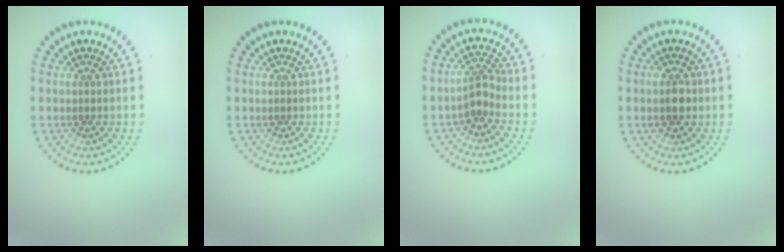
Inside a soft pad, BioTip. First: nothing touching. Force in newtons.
{"total": 0.0}
{"total": 2.1, "press": 1.7, "slide": 1.3}
{"total": 2.5, "press": 2.5, "slide": 0.1}